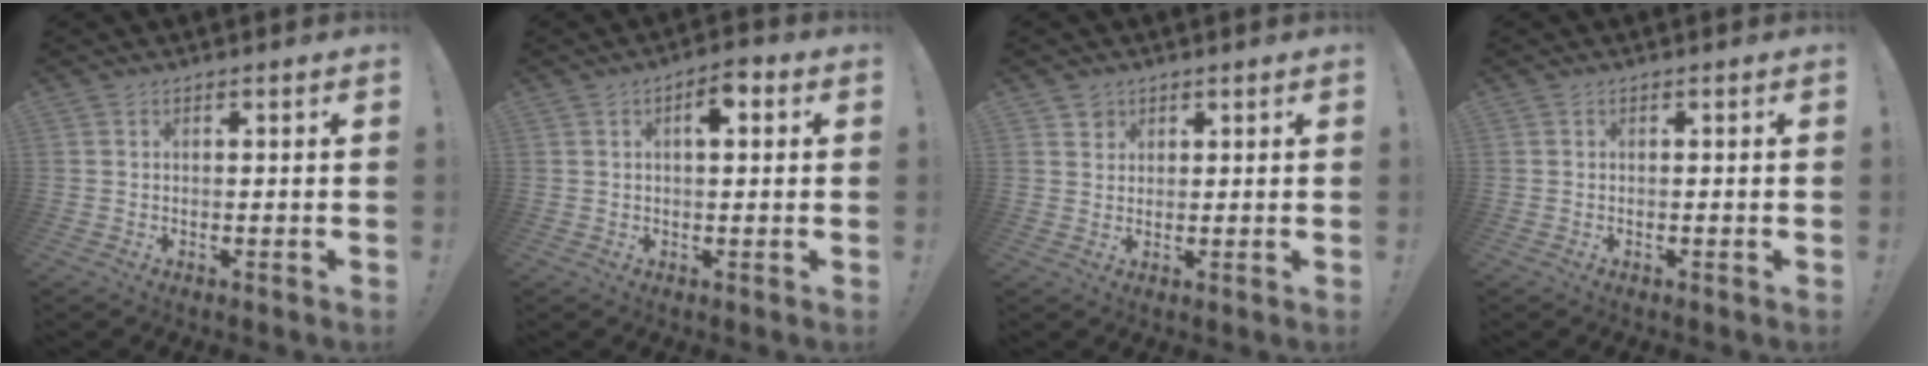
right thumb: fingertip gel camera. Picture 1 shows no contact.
{"total": 4.7, "force": [1.5, 2.0, 4.0], "torque": [-0.049, 0.001, 0.017]}
{"total": 2.5, "force": [1.6, 1.9, 0.1], "torque": [0.005, -0.010, 0.028]}
{"total": 0.0}